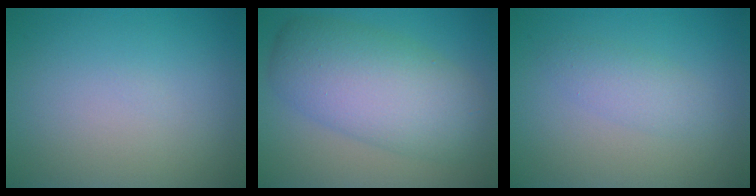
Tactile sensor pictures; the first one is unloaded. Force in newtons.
{"total": 7.9, "press": 7.9, "slide": 0.2}
{"total": 2.0, "press": 2.0, "slide": 0.1}